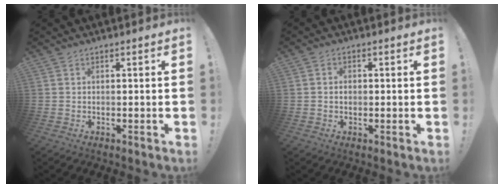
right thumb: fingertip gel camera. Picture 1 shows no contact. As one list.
[{"total": 1.6, "force": [-0.3, 1.4, 0.8], "torque": [-0.015, 0.006, -0.006]}]